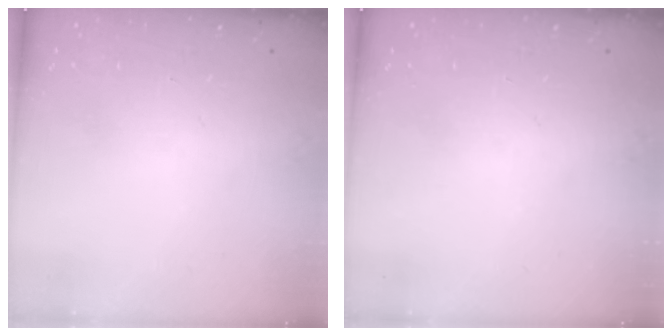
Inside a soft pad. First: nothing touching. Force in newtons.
{"total": 0.0}